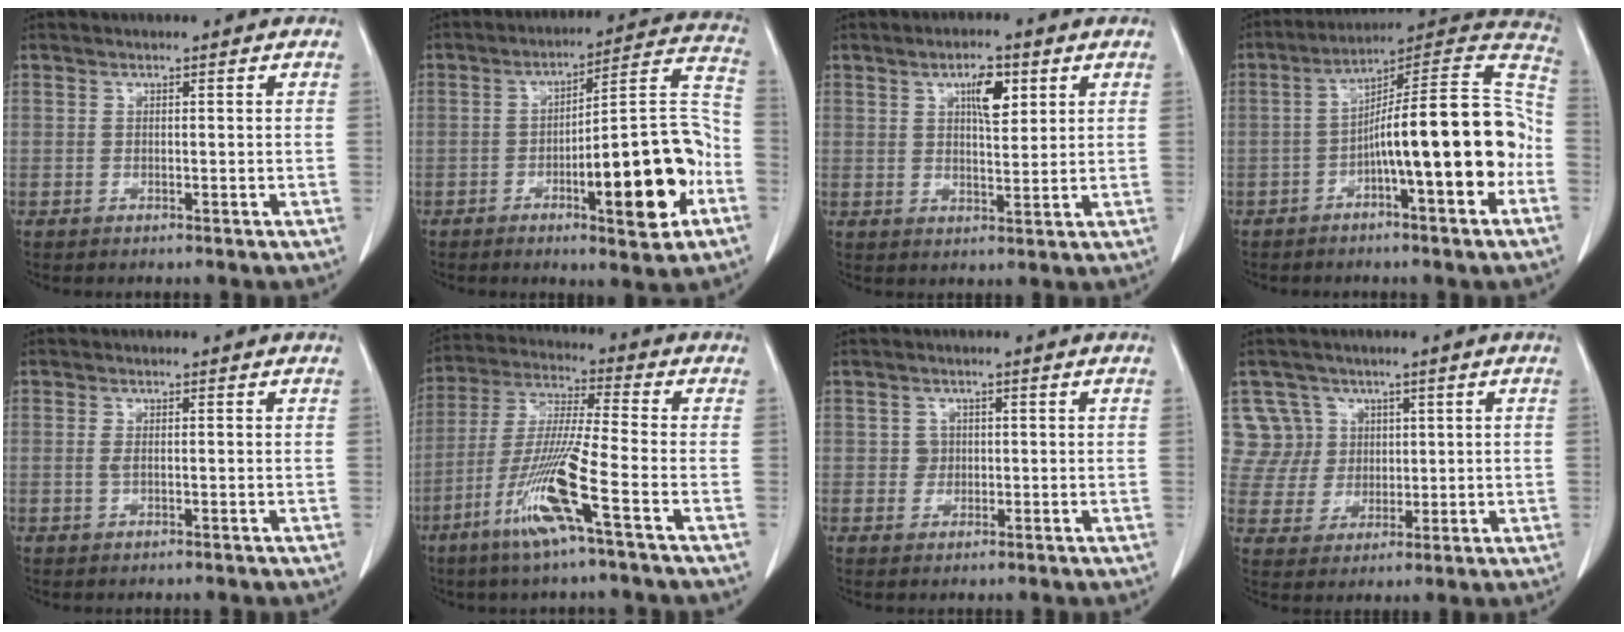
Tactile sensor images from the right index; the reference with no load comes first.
{"total": 16.7, "force": [-5.8, 3.0, 15.4], "torque": [-0.212, 0.024, -0.076]}
{"total": 5.4, "force": [2.4, 1.8, 4.5], "torque": [-0.079, 0.000, 0.040]}
{"total": 17.7, "force": [-4.3, 1.9, 17.1], "torque": [-0.251, 0.037, -0.064]}
{"total": 1.0, "force": [0.0, 0.3, 0.9], "torque": [-0.020, 0.000, 0.001]}
{"total": 12.7, "force": [-5.9, -0.8, 11.2], "torque": [-0.232, -0.017, -0.117]}
{"total": 1.7, "force": [0.2, 1.7, 0.3], "torque": [-0.002, 0.005, 0.005]}
{"total": 7.2, "force": [2.9, 6.6, -0.4], "torque": [0.017, 0.017, 0.065]}